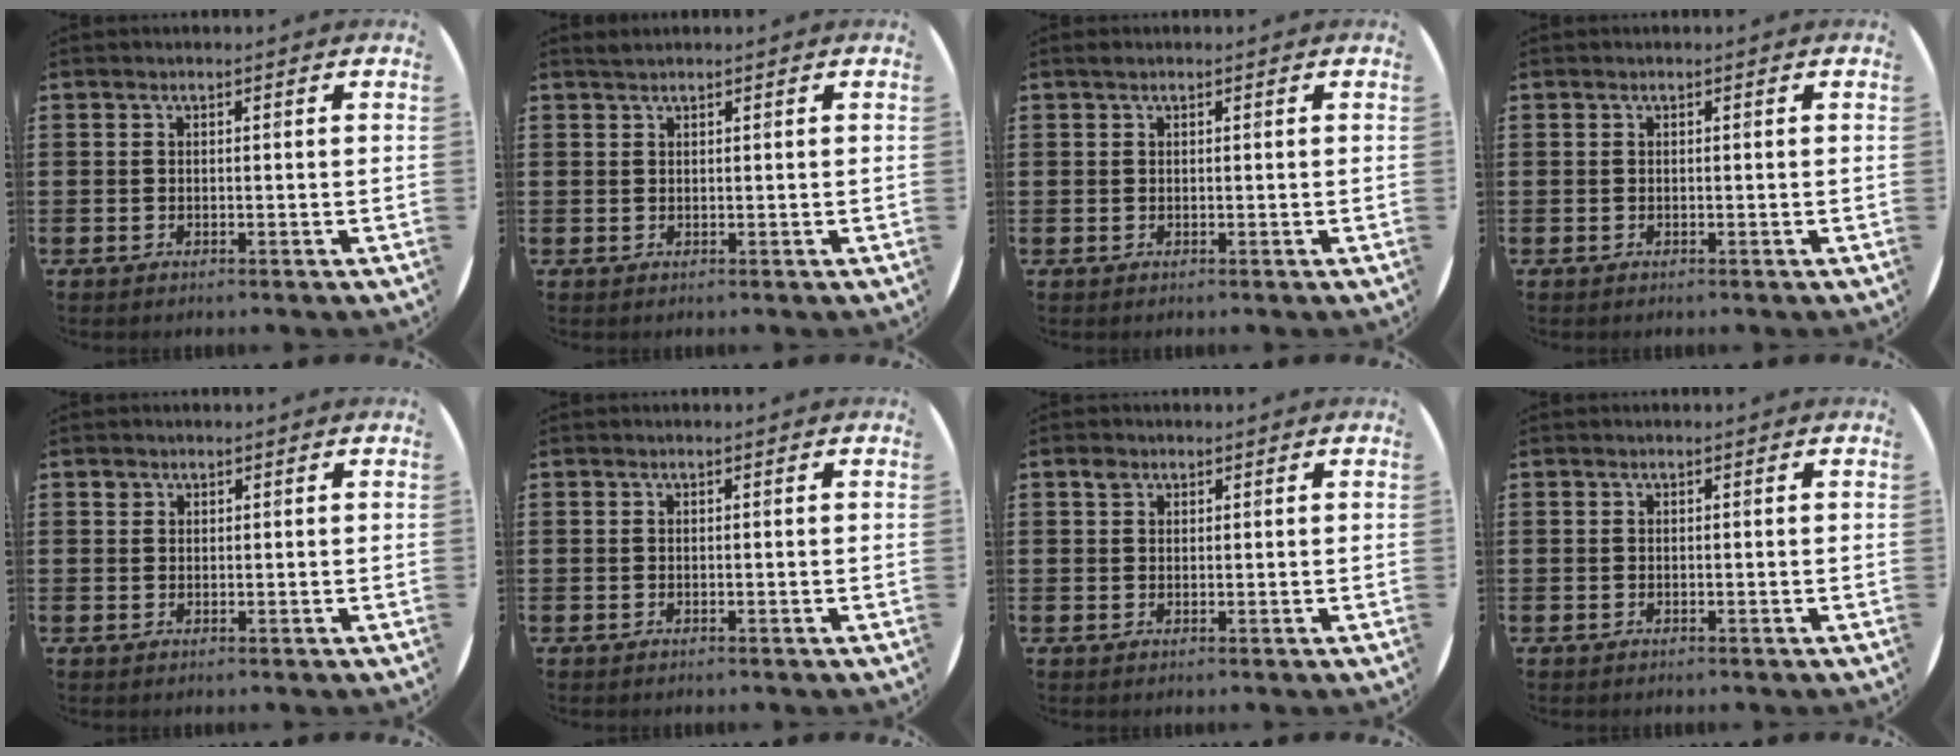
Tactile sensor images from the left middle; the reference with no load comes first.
{"total": 1.0, "force": [0.9, 0.3, 0.0], "torque": [0.007, -0.001, 0.017]}
{"total": 0.8, "force": [0.6, 0.5, 0.0], "torque": [0.006, 0.000, 0.010]}
{"total": 0.0}
{"total": 0.8, "force": [0.6, 0.5, 0.0], "torque": [0.007, 0.000, 0.010]}
{"total": 0.0}
{"total": 1.3, "force": [0.9, 0.8, 0.3], "torque": [0.009, -0.002, 0.014]}
{"total": 0.0}